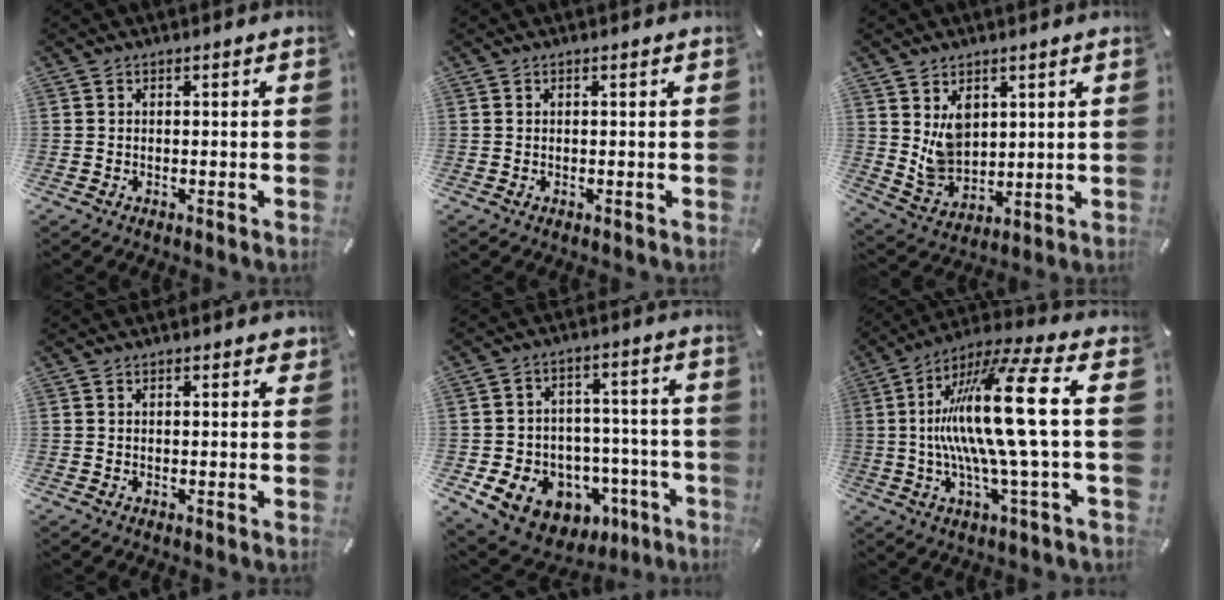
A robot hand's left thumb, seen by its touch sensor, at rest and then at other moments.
{"total": 0.0}
{"total": 7.9, "force": [3.3, 6.4, 3.0], "torque": [-0.065, -0.021, 0.063]}
{"total": 1.5, "force": [1.0, 0.8, 0.9], "torque": [-0.010, 0.001, 0.015]}
{"total": 12.5, "force": [-6.1, 9.5, 5.5], "torque": [-0.078, 0.033, -0.094]}
{"total": 21.9, "force": [1.7, 2.9, 21.7], "torque": [-0.445, -0.019, 0.007]}